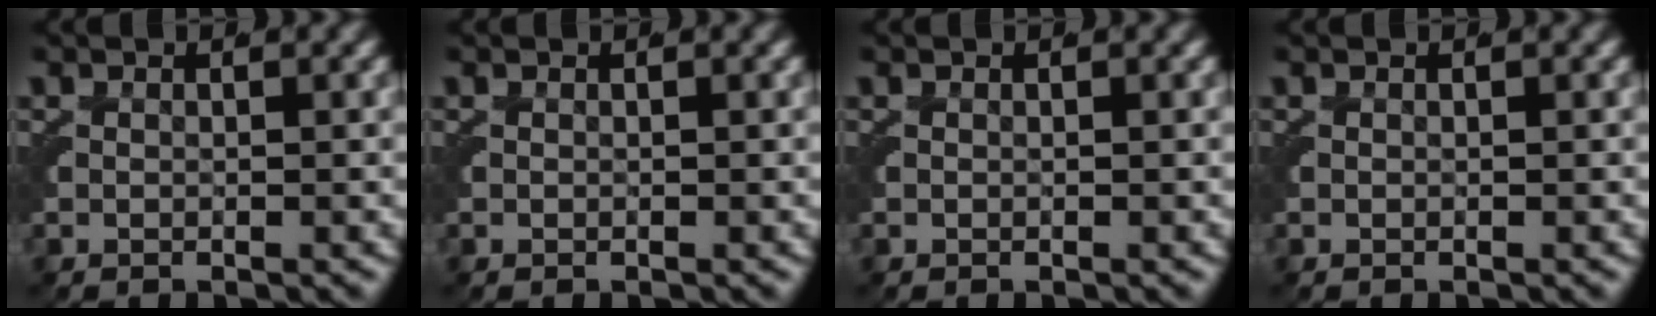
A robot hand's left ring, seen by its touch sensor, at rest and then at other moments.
{"total": 0.0}
{"total": 0.0}
{"total": 0.0}